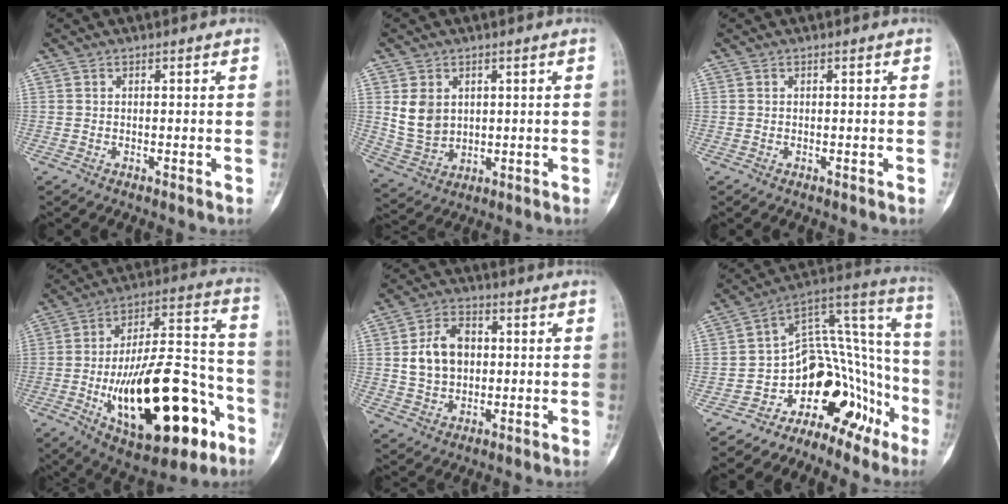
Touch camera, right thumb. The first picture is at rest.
{"total": 7.3, "force": [1.9, 5.7, 4.2], "torque": [-0.061, -0.011, 0.054]}
{"total": 0.0}
{"total": 30.1, "force": [-10.8, 12.9, 25.0], "torque": [-0.390, 0.051, -0.151]}
{"total": 9.5, "force": [1.0, 7.0, 6.3], "torque": [-0.086, 0.008, 0.019]}
{"total": 19.0, "force": [-11.0, 11.4, 10.6], "torque": [-0.065, 0.172, -0.176]}